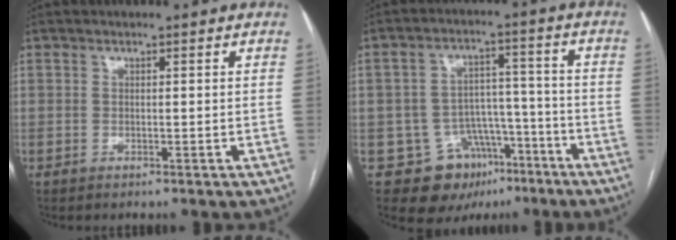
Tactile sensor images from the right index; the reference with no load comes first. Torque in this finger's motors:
{"motor_torque": [-0.11, 0.01, -0.77, -0.15]}